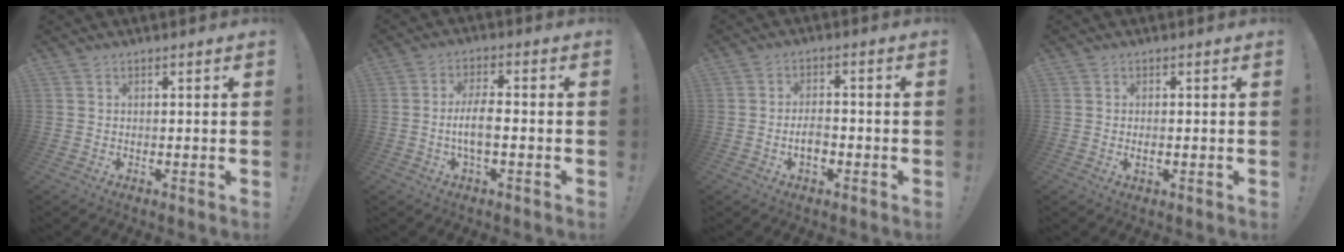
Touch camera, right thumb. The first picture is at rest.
{"total": 6.8, "force": [-1.6, 2.0, 6.3], "torque": [-0.127, 0.002, -0.032]}
{"total": 5.1, "force": [-1.8, 2.7, 3.9], "torque": [-0.064, 0.006, -0.032]}
{"total": 1.3, "force": [-0.2, 0.2, 1.3], "torque": [-0.016, -0.003, -0.006]}